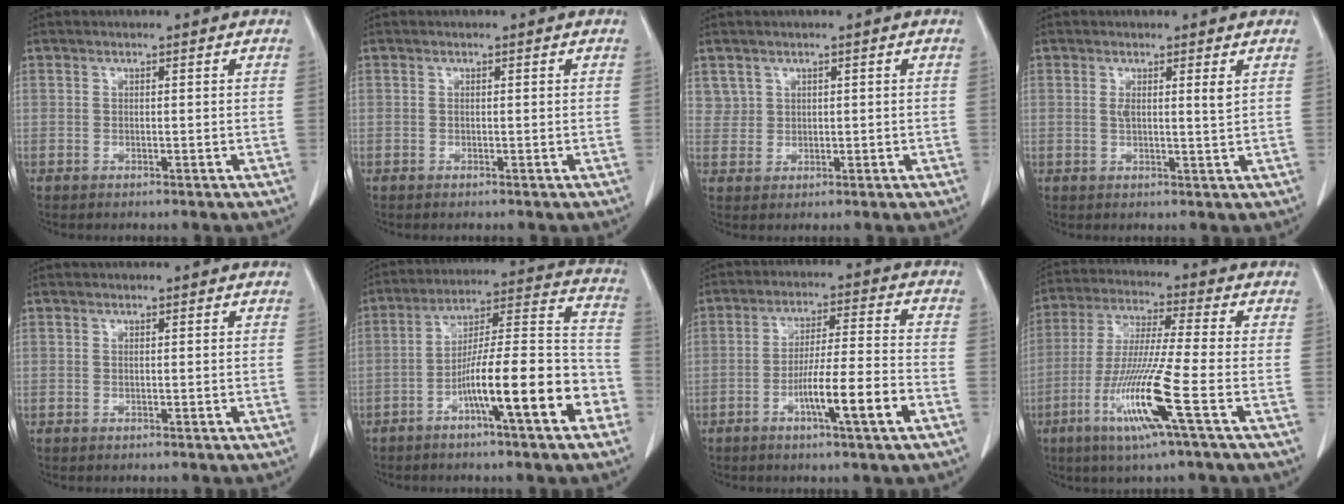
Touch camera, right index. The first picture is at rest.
{"total": 0.0}
{"total": 2.3, "force": [1.3, 1.9, -0.1], "torque": [0.018, 0.006, 0.019]}
{"total": 2.3, "force": [1.0, -0.1, 2.1], "torque": [-0.040, -0.003, 0.019]}
{"total": 0.0}
{"total": 15.8, "force": [-6.7, 1.8, 14.2], "torque": [-0.217, 0.020, -0.107]}
{"total": 9.8, "force": [-4.3, 0.0, 8.8], "torque": [-0.151, 0.000, -0.073]}
{"total": 13.0, "force": [-5.2, -1.2, 11.9], "torque": [-0.238, -0.025, -0.102]}